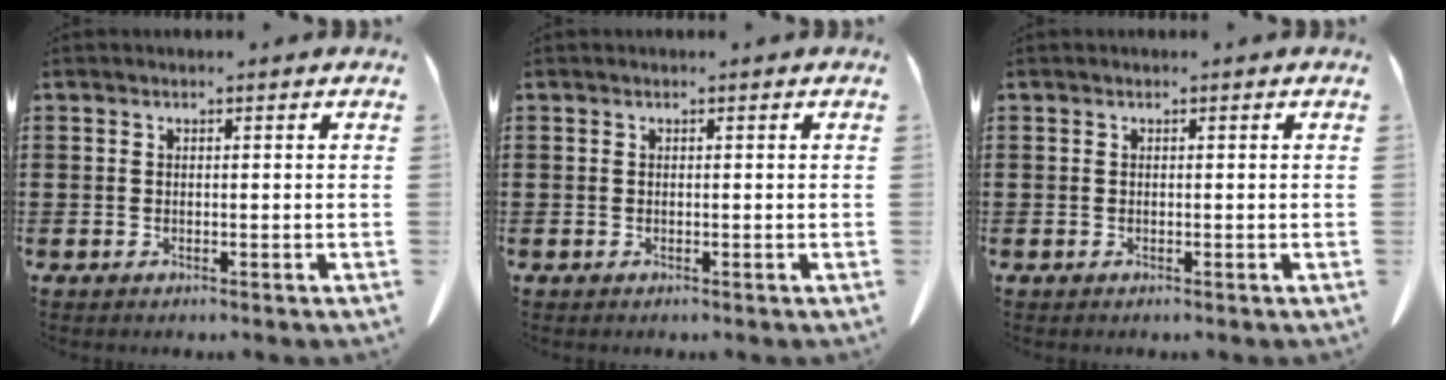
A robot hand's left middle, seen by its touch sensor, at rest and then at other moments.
{"total": 0.0}
{"total": 0.0}